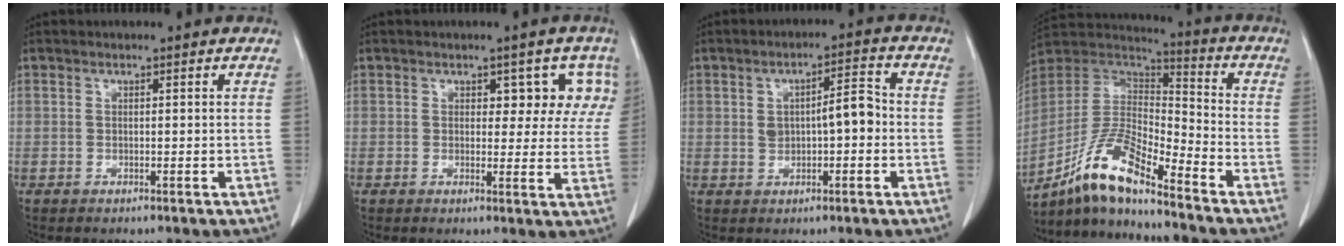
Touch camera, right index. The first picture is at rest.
{"total": 5.2, "force": [2.4, 3.4, 3.1], "torque": [-0.005, 0.009, 0.019]}
{"total": 5.5, "force": [-0.1, 2.0, 5.2], "torque": [-0.086, 0.023, 0.001]}
{"total": 13.0, "force": [-9.6, 1.7, 8.6], "torque": [-0.180, 0.012, -0.179]}